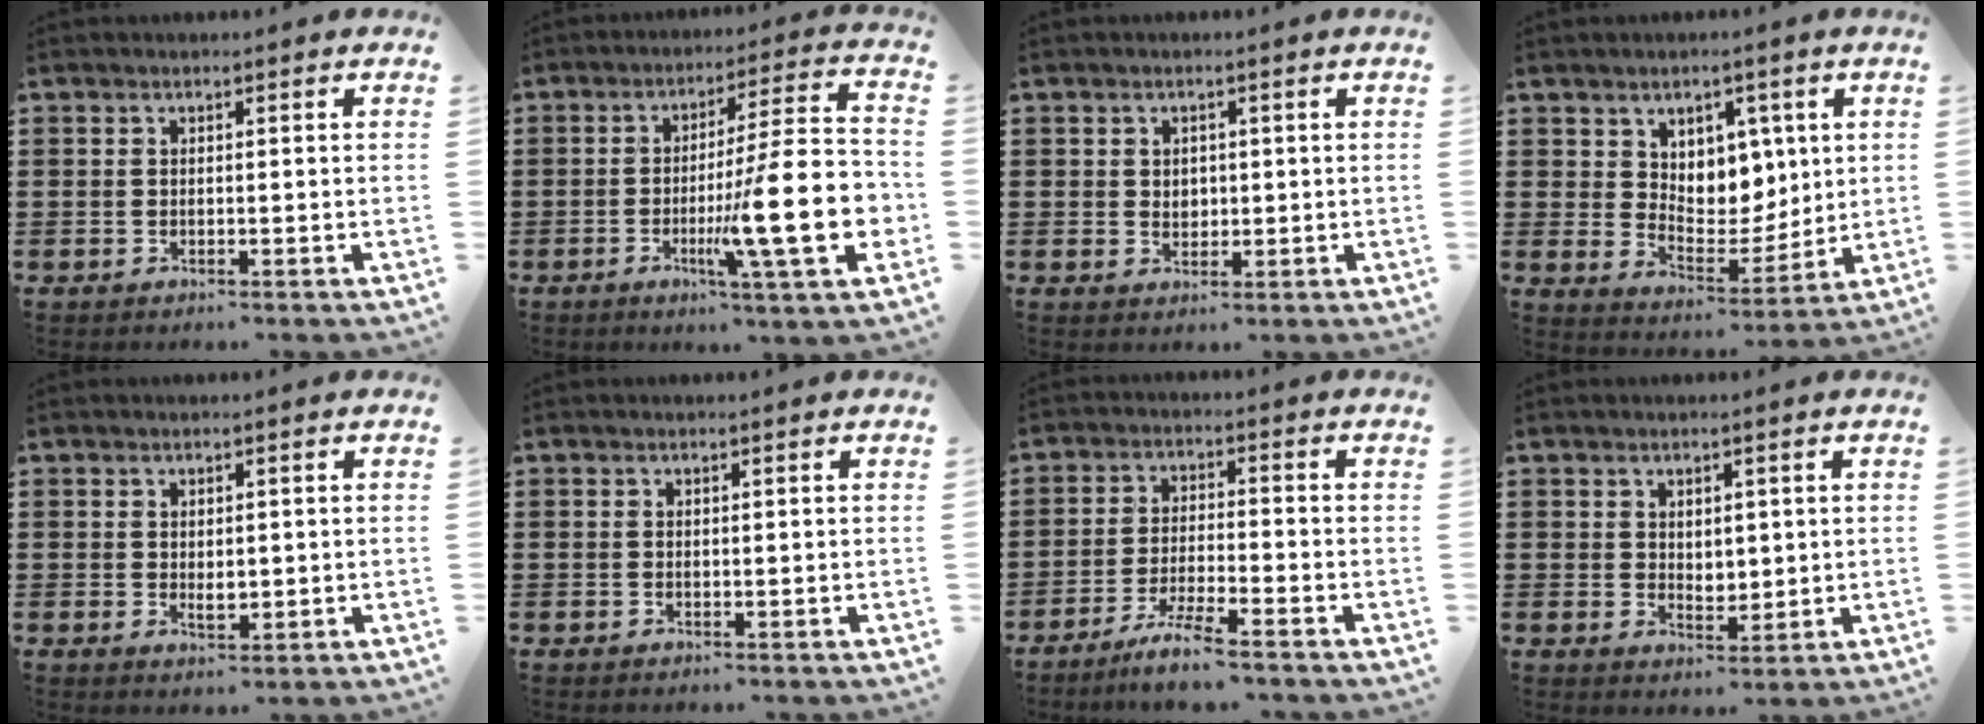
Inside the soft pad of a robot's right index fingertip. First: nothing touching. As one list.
[{"total": 17.5, "force": [-4.3, 2.9, 16.7], "torque": [-0.251, -0.016, -0.069]}, {"total": 1.6, "force": [0.3, 1.4, 0.7], "torque": [-0.017, 0.010, 0.005]}, {"total": 5.9, "force": [3.5, 4.7, 0.8], "torque": [-0.040, -0.013, 0.065]}, {"total": 1.9, "force": [0.0, 1.0, 1.7], "torque": [-0.024, -0.001, -0.001]}, {"total": 0.0}, {"total": 5.2, "force": [-4.5, -0.4, 2.6], "torque": [-0.064, -0.017, -0.089]}, {"total": 2.5, "force": [1.3, 1.9, 1.0], "torque": [-0.018, 0.007, 0.021]}]